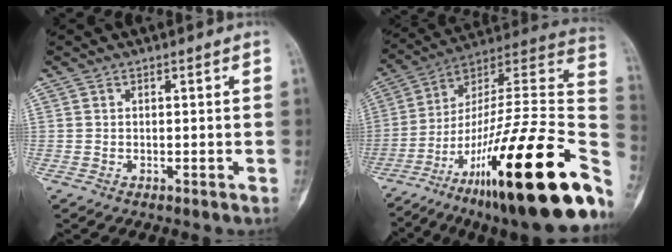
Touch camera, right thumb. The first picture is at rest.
{"total": 36.3, "force": [-15.4, 7.9, 31.9], "torque": [-0.413, 0.057, -0.248]}